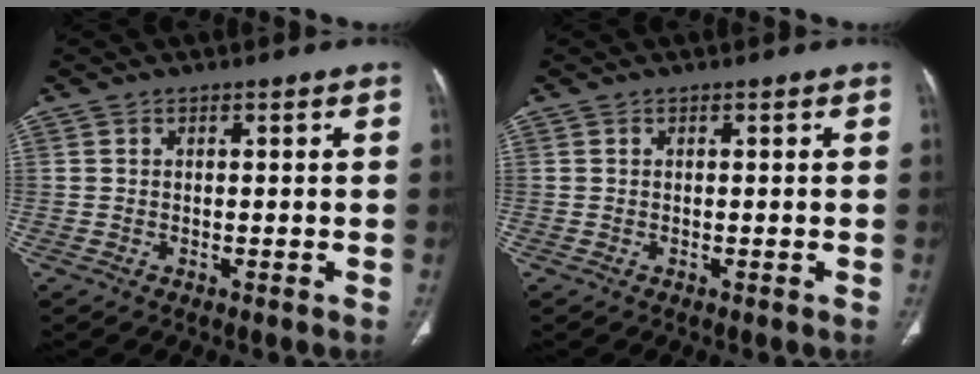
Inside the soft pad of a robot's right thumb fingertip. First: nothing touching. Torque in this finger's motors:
{"motor_torque": [-0.12, 0.12, 0.00, 0.00, 0.01]}